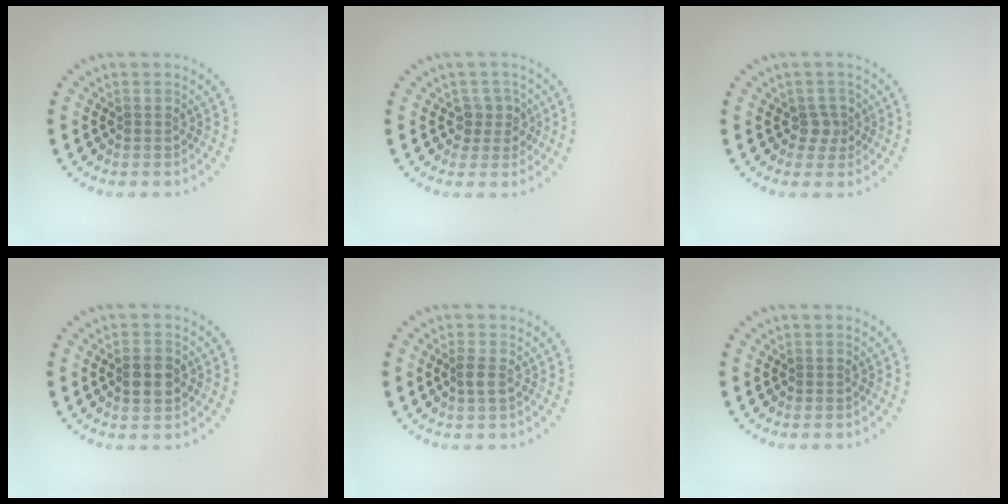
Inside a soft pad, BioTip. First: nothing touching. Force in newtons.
{"total": 2.1, "press": 1.8, "slide": 1.0}
{"total": 1.6, "press": 1.2, "slide": 1.1}
{"total": 3.0, "press": 3.0, "slide": 0.2}
{"total": 1.3, "press": 1.2, "slide": 0.6}
{"total": 0.0}